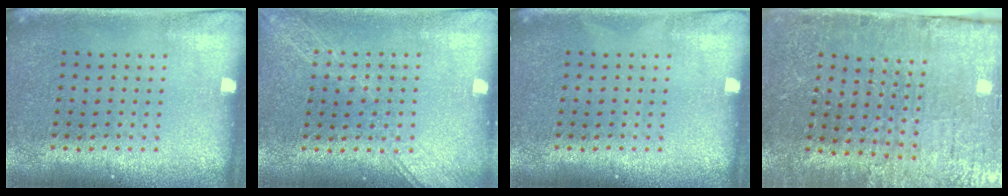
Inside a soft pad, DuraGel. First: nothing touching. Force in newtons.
{"total": 1.6, "press": 1.5, "slide": 0.2}
{"total": 0.0}
{"total": 3.9, "press": 3.9, "slide": 0.5}